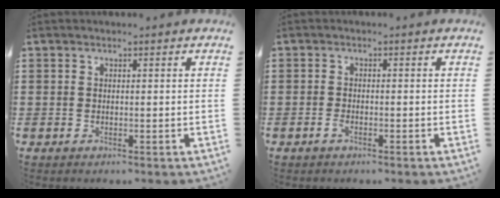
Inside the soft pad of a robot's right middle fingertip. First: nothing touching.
{"total": 1.3, "force": [-0.8, 0.4, 0.9], "torque": [-0.028, -0.005, -0.017]}